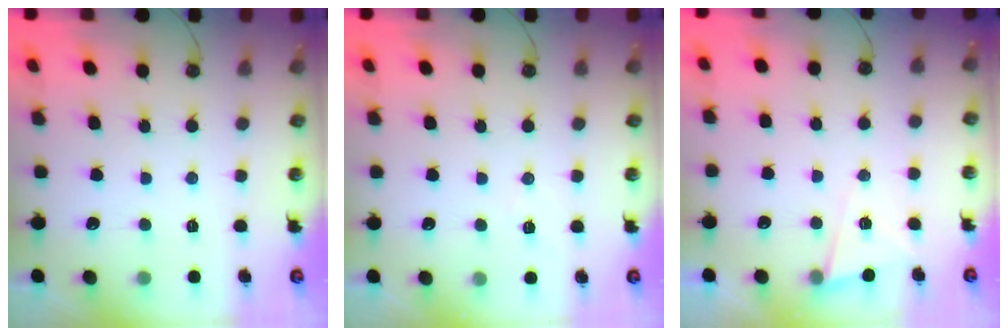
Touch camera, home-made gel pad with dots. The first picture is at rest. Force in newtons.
{"total": 5.1, "press": 3.8, "slide": 3.4}
{"total": 5.2, "press": 3.8, "slide": 3.6}